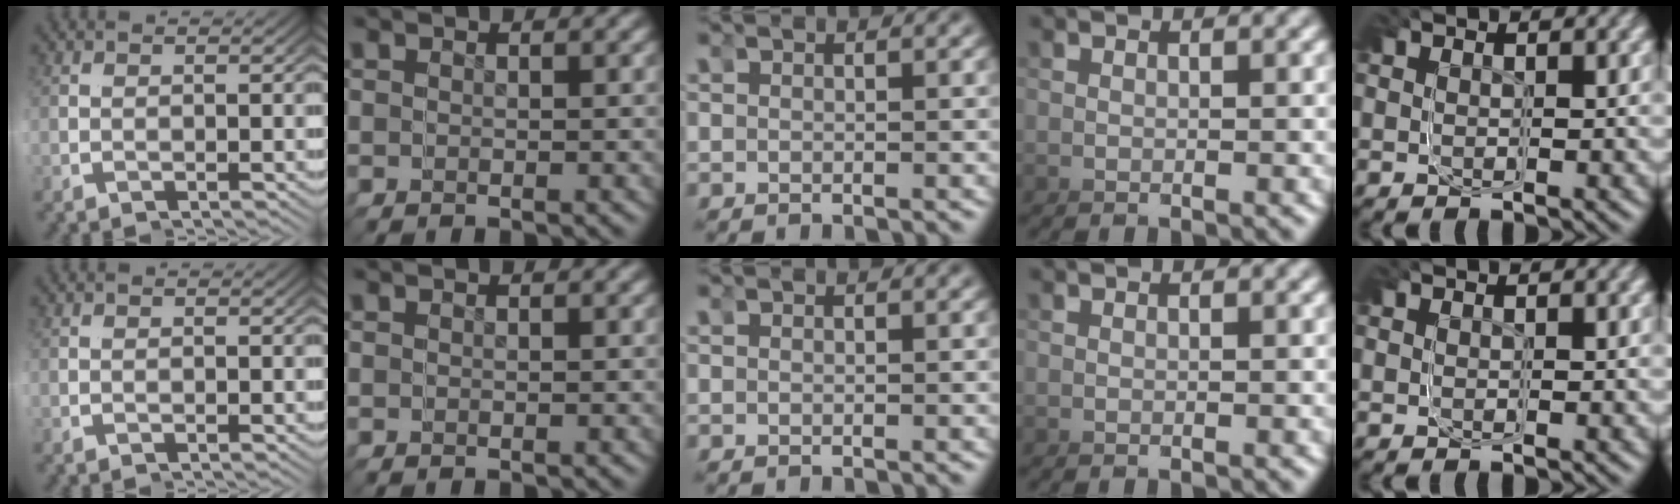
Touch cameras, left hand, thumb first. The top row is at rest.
{}